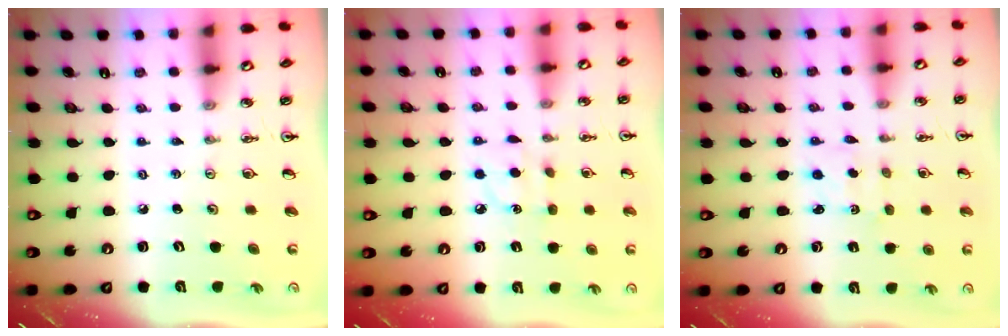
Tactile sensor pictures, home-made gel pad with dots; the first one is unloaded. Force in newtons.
{"total": 7.0, "press": 7.0, "slide": 0.5}
{"total": 1.3, "press": 1.2, "slide": 0.6}